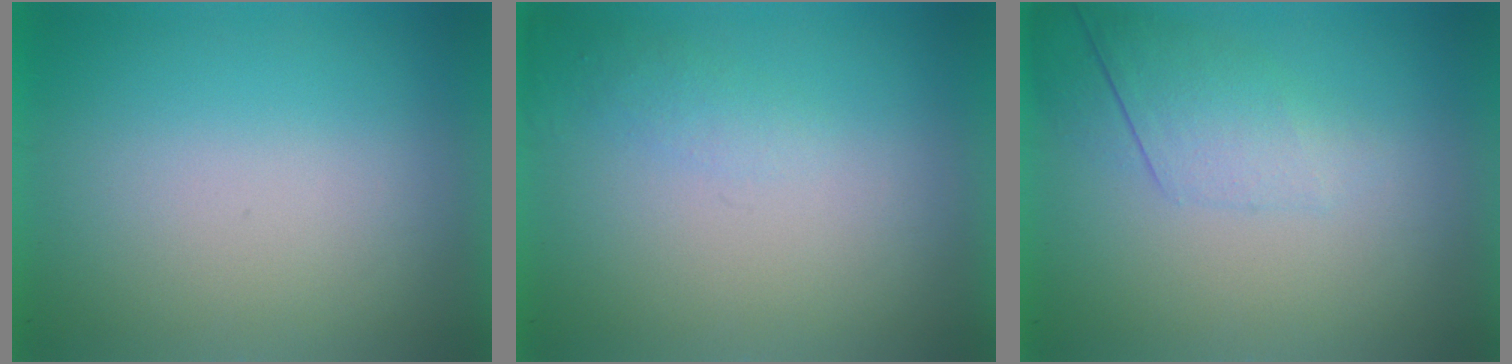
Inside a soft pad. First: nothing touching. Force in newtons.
{"total": 1.1}
{"total": 2.2}